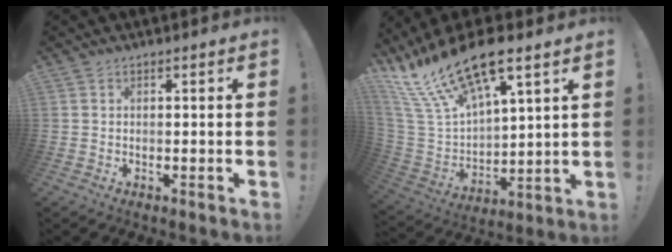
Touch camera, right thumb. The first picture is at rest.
{"total": 21.2, "force": [14.8, 7.7, 13.0], "torque": [-0.252, -0.099, 0.263]}